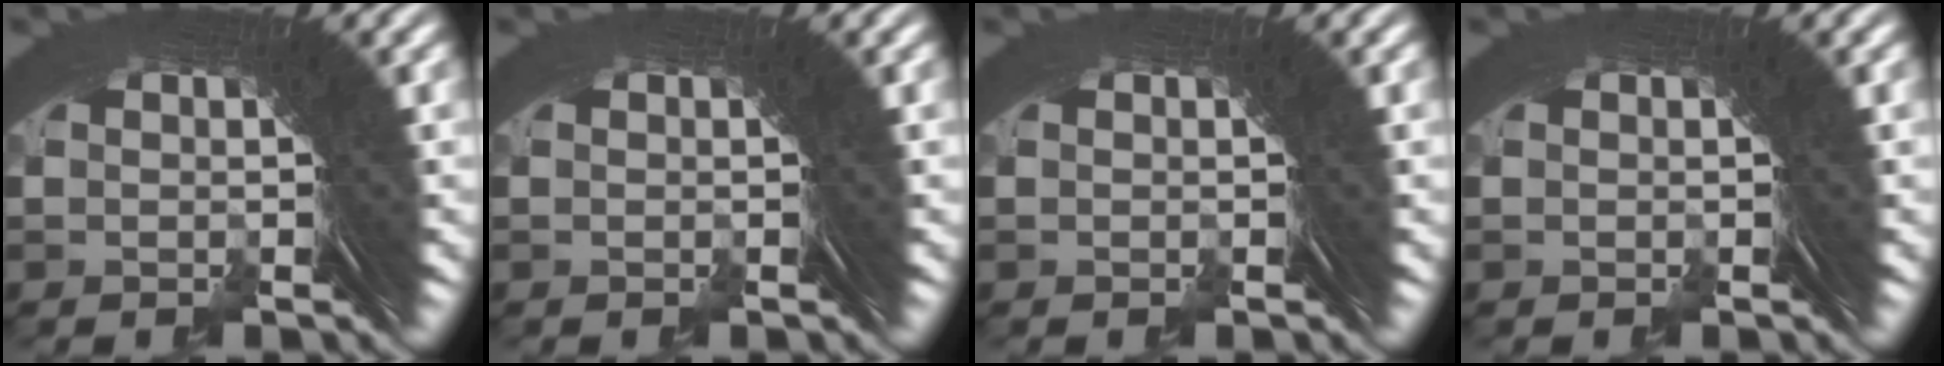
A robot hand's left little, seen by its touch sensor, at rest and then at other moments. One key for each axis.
{"total": 0.0}
{"total": 0.0}
{"total": 0.0}